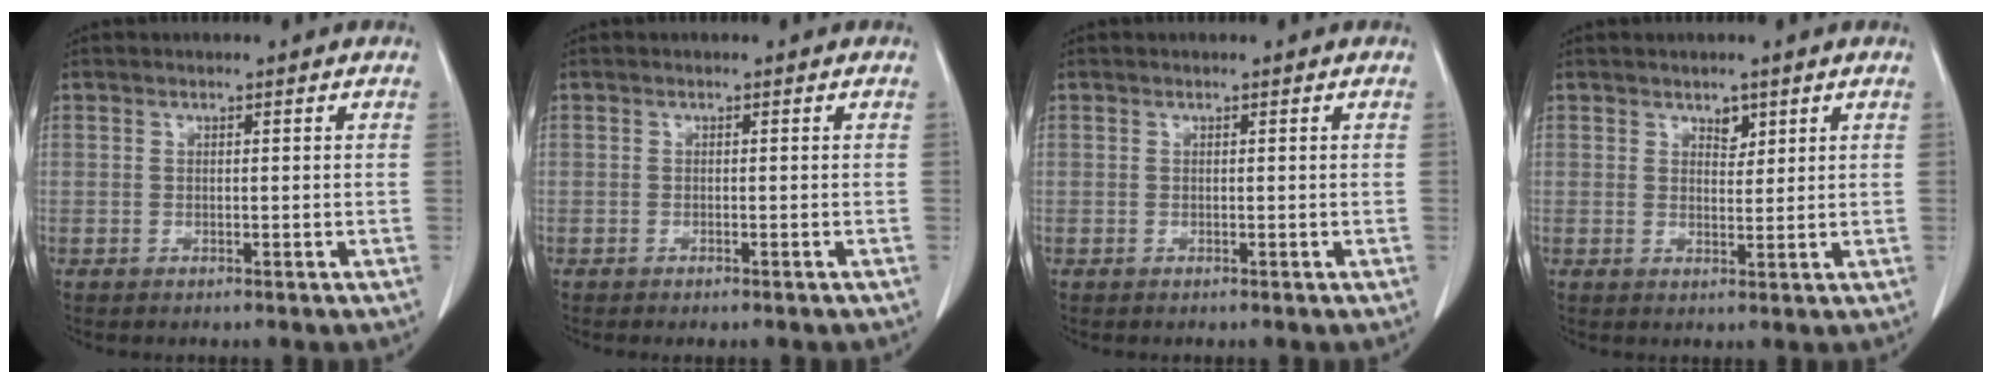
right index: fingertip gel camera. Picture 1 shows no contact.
{"total": 1.2, "force": [-1.0, 0.2, 0.6], "torque": [-0.010, -0.003, -0.012]}
{"total": 0.0}
{"total": 2.1, "force": [1.4, 1.2, 1.1], "torque": [-0.013, -0.004, 0.025]}